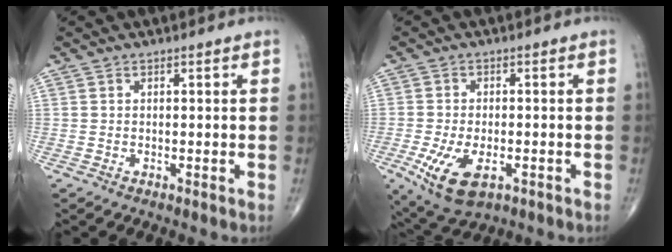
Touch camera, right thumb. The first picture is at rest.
{"total": 9.7, "force": [-3.6, 4.8, 7.7], "torque": [-0.151, -0.002, -0.053]}